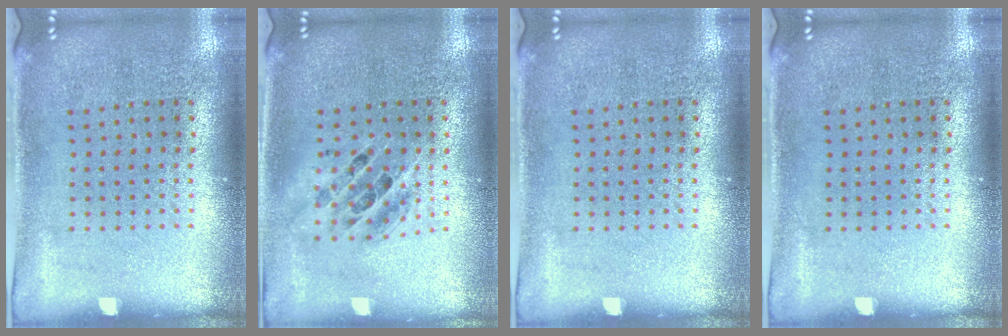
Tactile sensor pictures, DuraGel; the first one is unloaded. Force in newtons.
{"total": 1.4, "press": 1.2, "slide": 0.7}
{"total": 0.0}
{"total": 0.0}